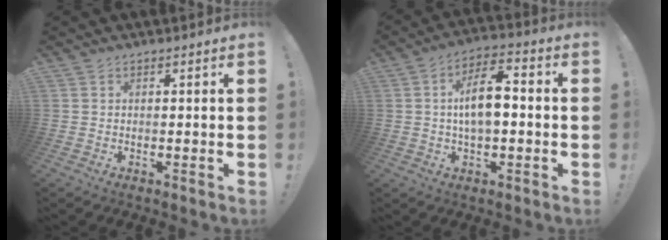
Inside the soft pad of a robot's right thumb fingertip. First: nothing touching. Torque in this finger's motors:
{"motor_torque": [-0.10, 0.28, 0.50, 0.44, 0.07]}